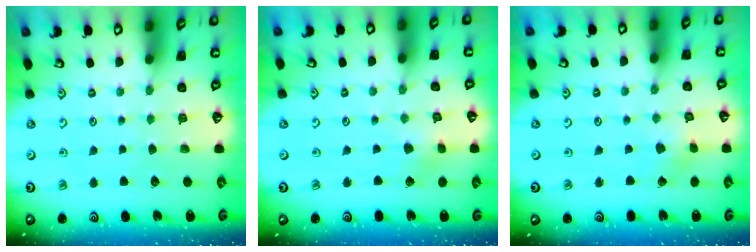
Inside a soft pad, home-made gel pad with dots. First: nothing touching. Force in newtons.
{"total": 3.4, "press": 3.3, "slide": 0.4}
{"total": 2.4, "press": 2.4, "slide": 0.2}